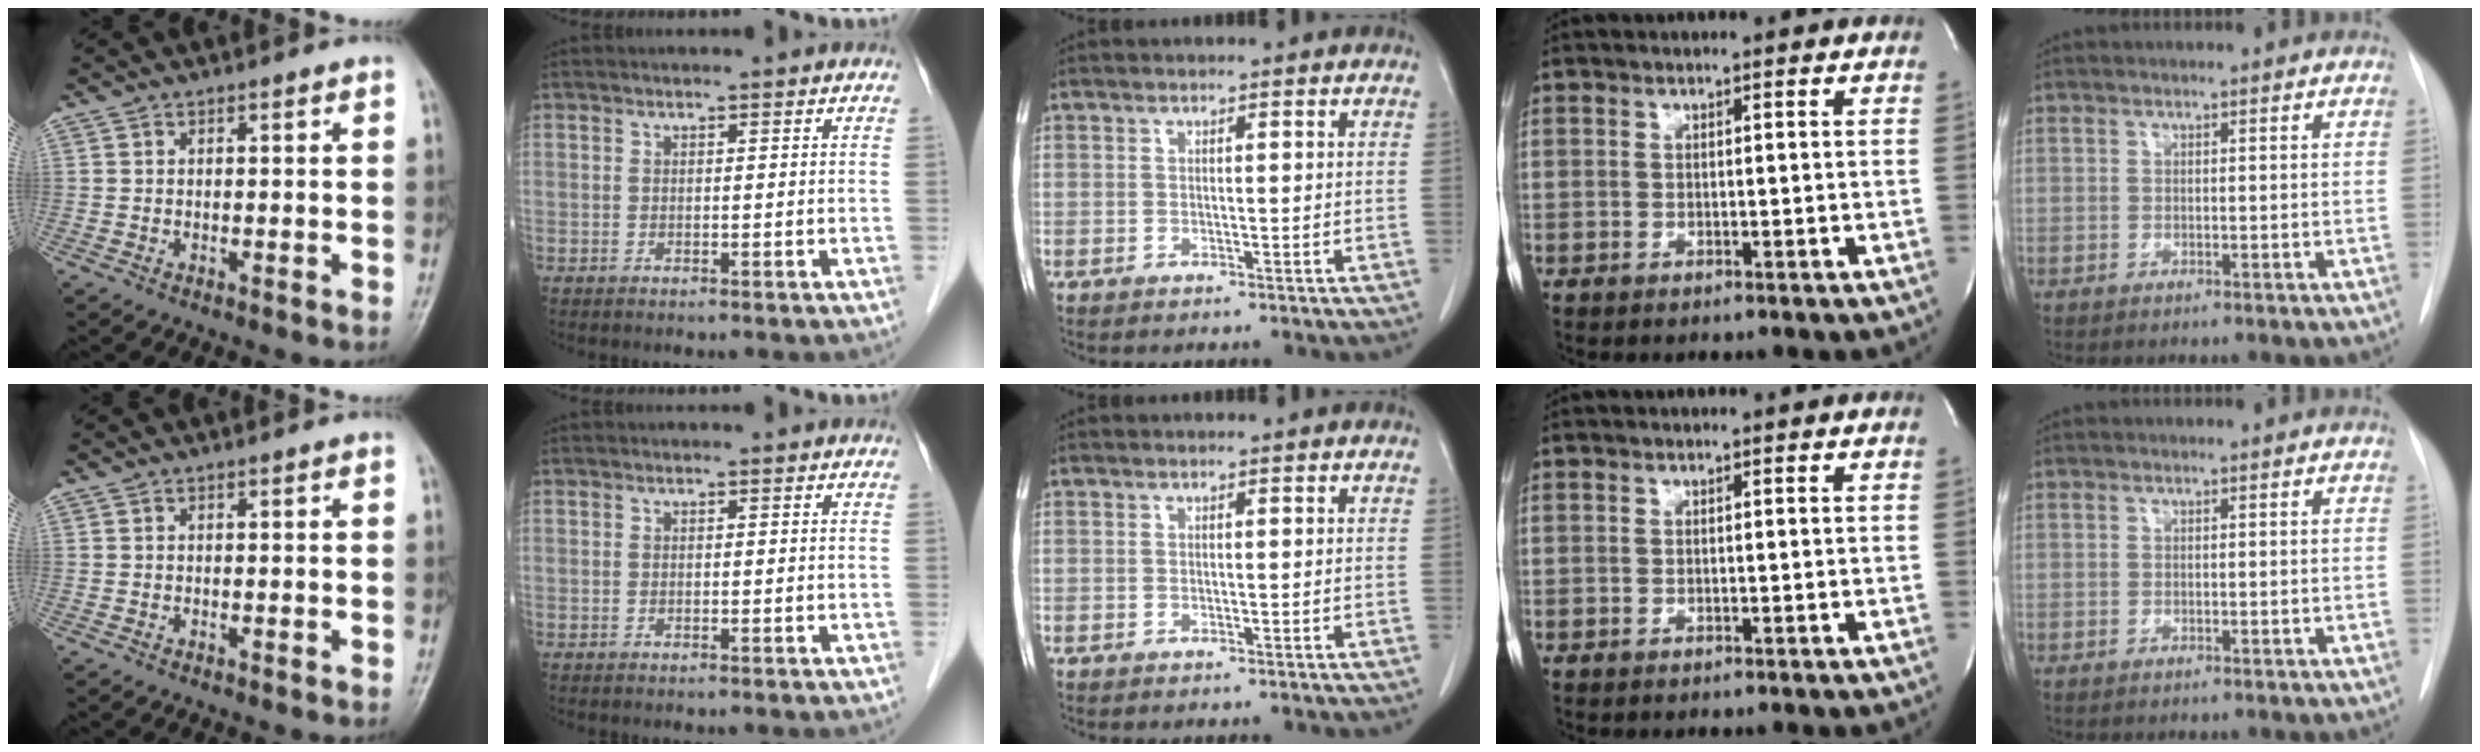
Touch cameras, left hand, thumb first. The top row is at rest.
{}